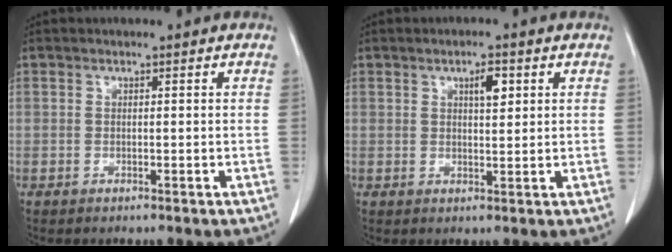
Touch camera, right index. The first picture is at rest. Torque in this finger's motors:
{"motor_torque": [0.06, 0.05, 0.05, 0.03]}